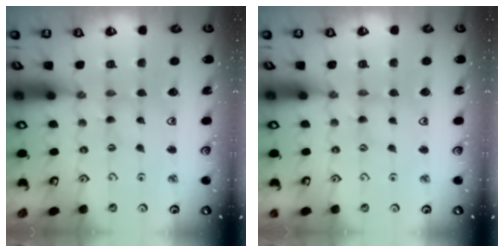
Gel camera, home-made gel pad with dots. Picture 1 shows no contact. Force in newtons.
{"total": 1.1, "press": 1.0, "slide": 0.1}